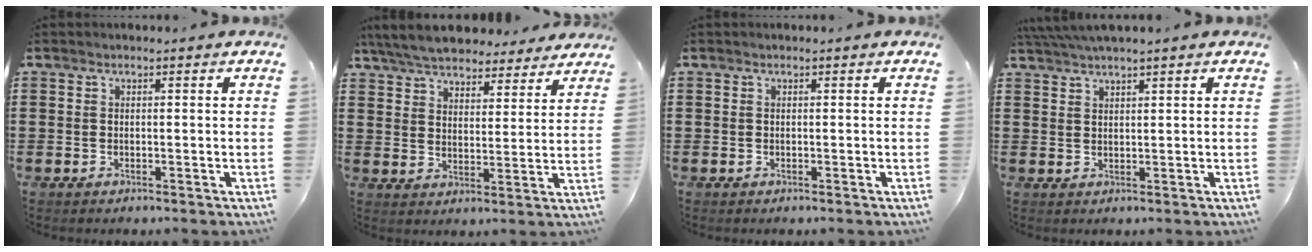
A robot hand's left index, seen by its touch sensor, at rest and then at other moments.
{"total": 6.9, "force": [6.5, 1.3, 1.8], "torque": [-0.063, -0.024, 0.119]}
{"total": 0.0}
{"total": 2.6, "force": [2.3, -0.4, 1.0], "torque": [-0.025, 0.000, 0.044]}